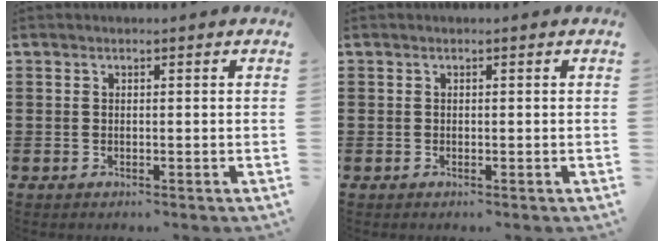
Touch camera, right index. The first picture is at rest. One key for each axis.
{"total": 0.0}